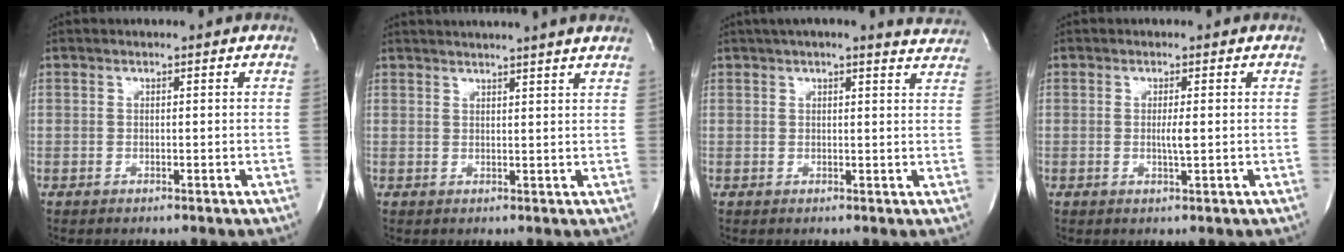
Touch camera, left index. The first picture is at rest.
{"total": 9.9, "force": [9.0, -1.1, 4.1], "torque": [-0.059, 0.019, 0.101]}
{"total": 10.6, "force": [9.7, 1.2, 4.3], "torque": [-0.051, 0.007, 0.101]}
{"total": 1.8, "force": [-0.1, -0.1, 1.8], "torque": [-0.040, -0.006, -0.002]}